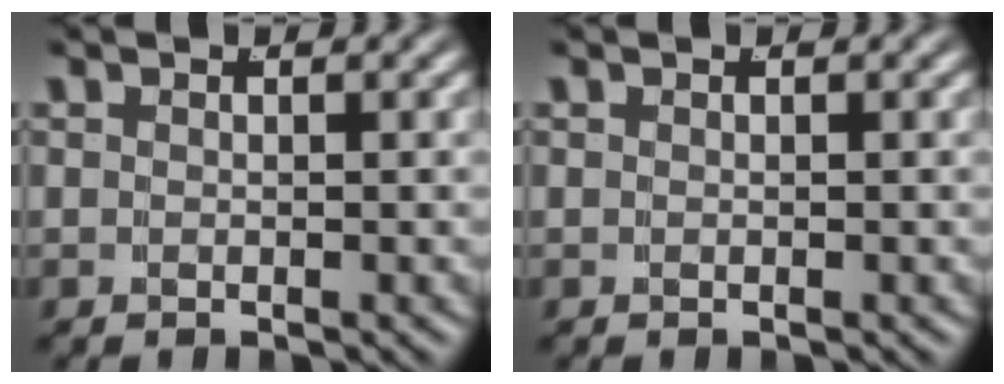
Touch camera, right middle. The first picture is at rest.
{"total": 0.0}